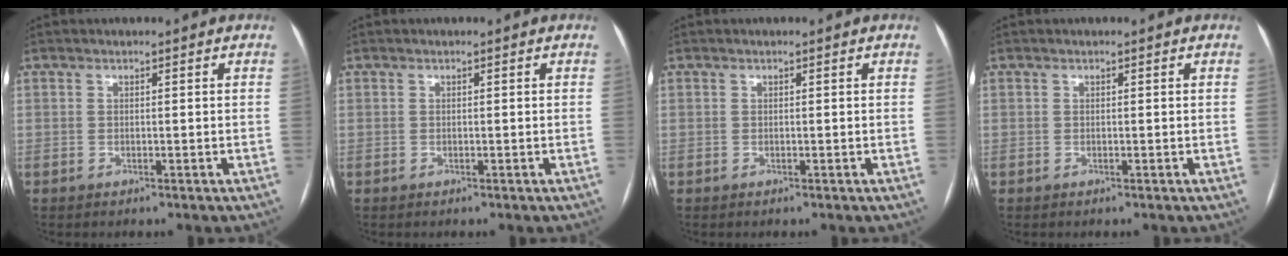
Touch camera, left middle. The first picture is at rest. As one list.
[{"total": 0.0}, {"total": 0.0}, {"total": 0.0}]